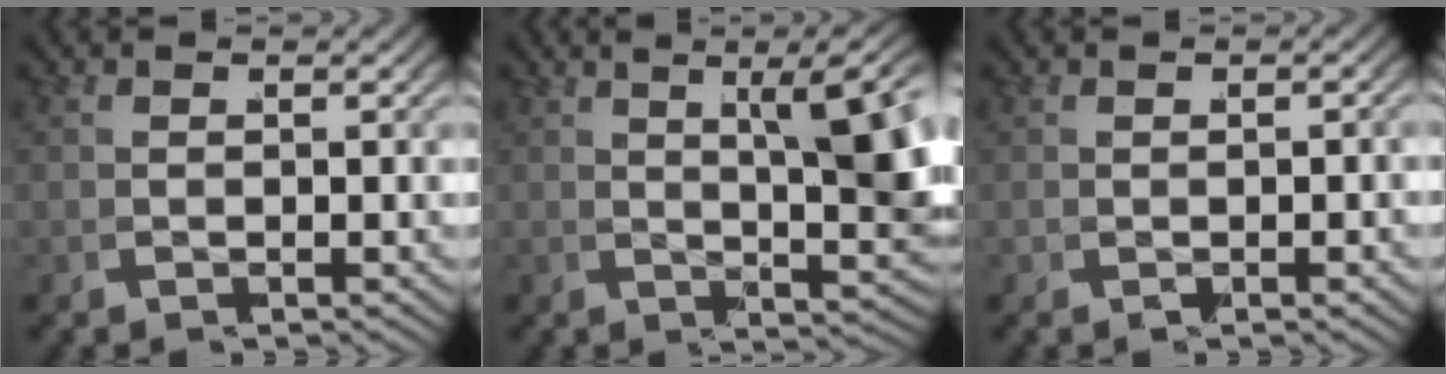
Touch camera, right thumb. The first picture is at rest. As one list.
[{"total": 9.6, "force": [1.9, 3.6, 8.7], "torque": [-0.088, 0.011, 0.029]}, {"total": 0.5, "force": [-0.1, -0.2, 0.5], "torque": [-0.003, 0.001, 0.001]}]